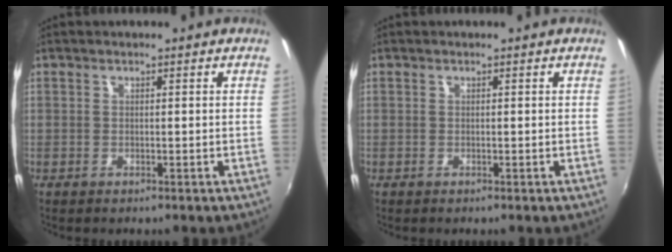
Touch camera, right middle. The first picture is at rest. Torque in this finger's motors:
{"motor_torque": [0.00, 0.00, 0.00, 0.00]}